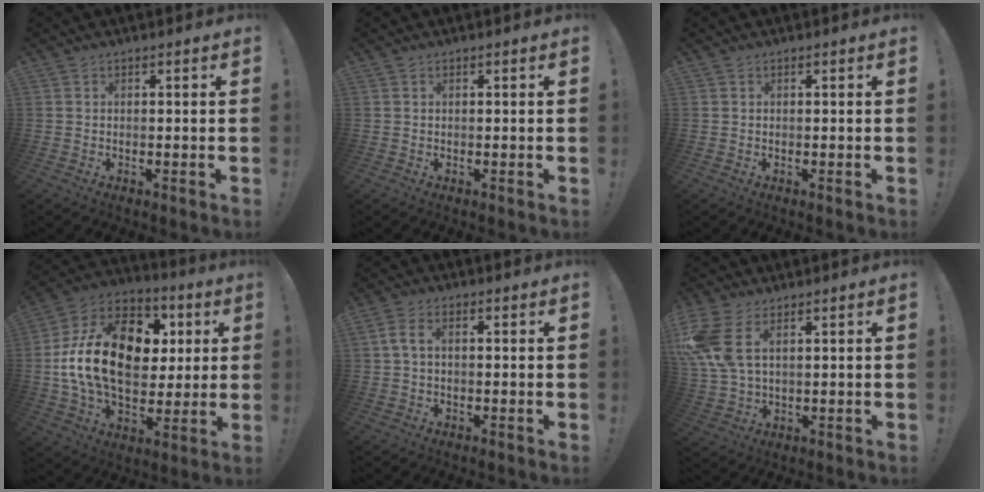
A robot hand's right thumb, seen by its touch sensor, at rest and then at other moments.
{"total": 0.0}
{"total": 0.0}
{"total": 23.5, "force": [2.7, 15.9, 17.1], "torque": [-0.281, 0.010, 0.062]}
{"total": 4.2, "force": [0.3, 2.5, 3.4], "torque": [-0.074, 0.012, 0.008]}
{"total": 10.8, "force": [4.1, 5.9, 8.1], "torque": [-0.173, -0.011, 0.081]}